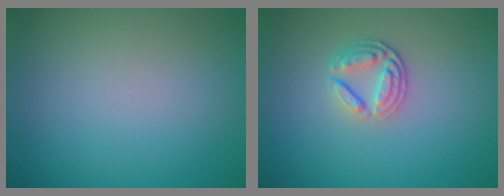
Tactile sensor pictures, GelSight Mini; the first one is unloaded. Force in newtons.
{"total": 2.9, "press": 2.5, "slide": 1.5}